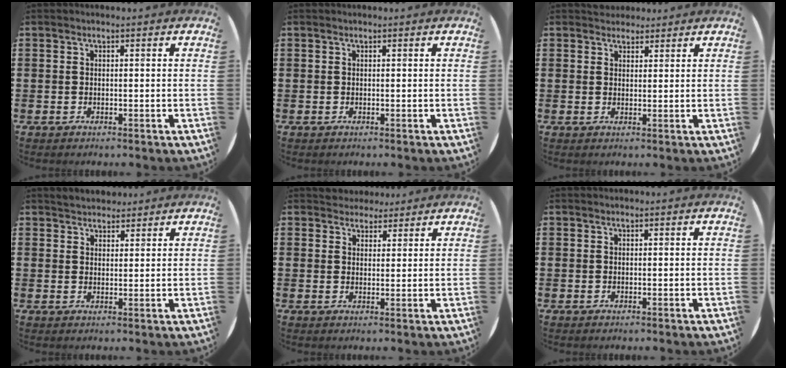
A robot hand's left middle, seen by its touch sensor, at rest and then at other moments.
{"total": 0.0}
{"total": 2.2, "force": [2.1, 0.7, -0.2], "torque": [0.006, -0.002, 0.039]}
{"total": 2.7, "force": [2.6, 0.6, -0.1], "torque": [0.004, -0.004, 0.049]}
{"total": 2.9, "force": [2.8, 1.0, 0.0], "torque": [-0.006, -0.004, 0.052]}
{"total": 0.0}